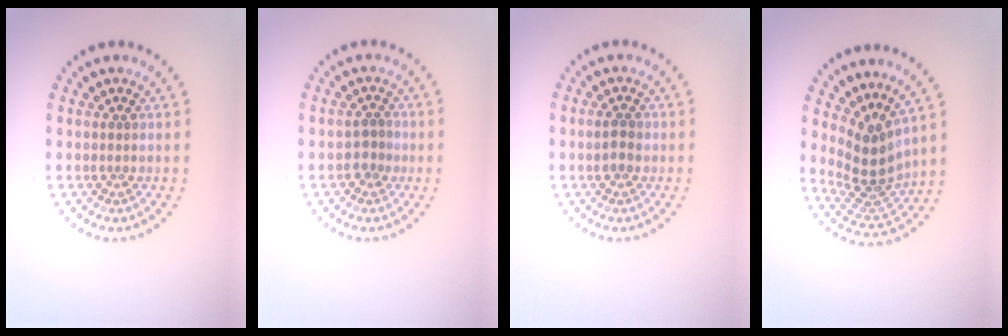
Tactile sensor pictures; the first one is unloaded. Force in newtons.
{"total": 1.7, "press": 1.6, "slide": 0.5}
{"total": 1.6, "press": 1.6, "slide": 0.1}
{"total": 4.0, "press": 3.0, "slide": 2.7}